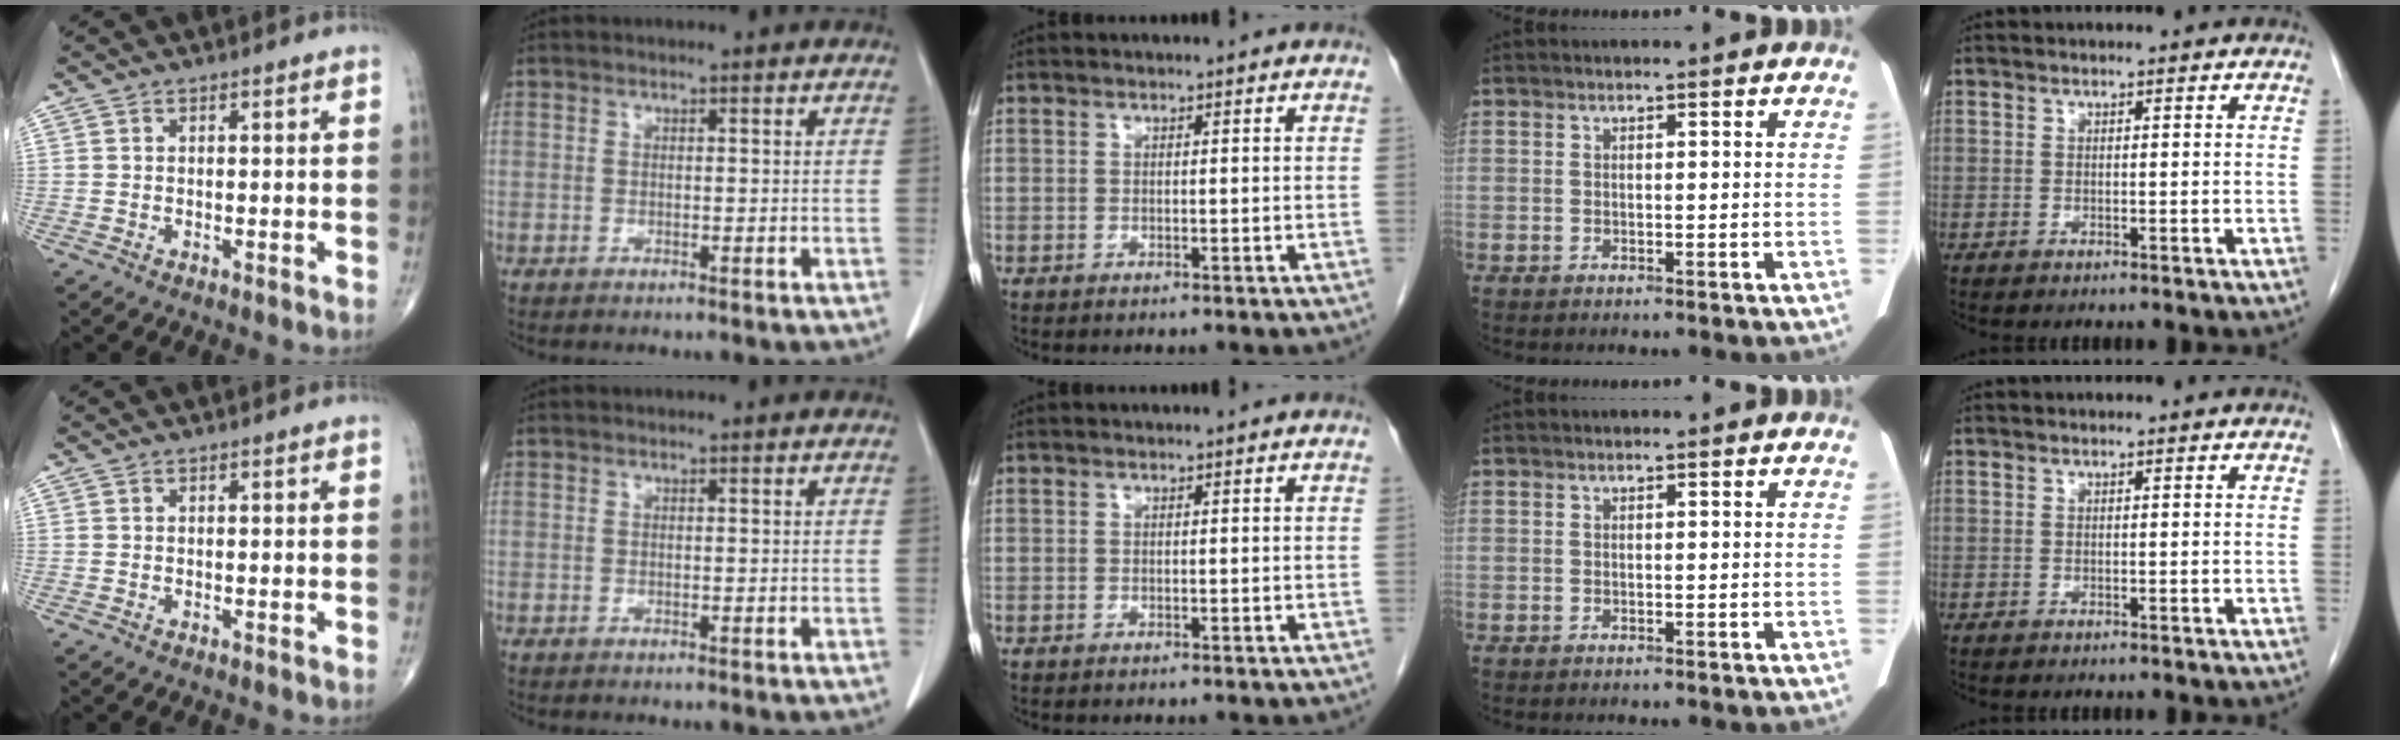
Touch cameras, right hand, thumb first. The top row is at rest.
{}